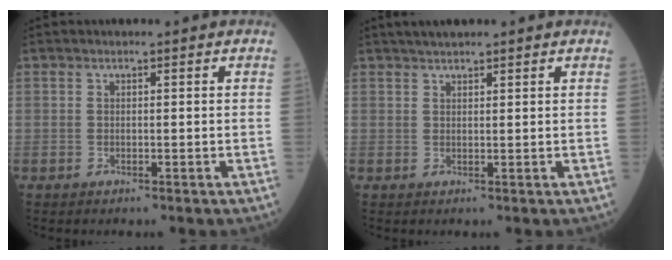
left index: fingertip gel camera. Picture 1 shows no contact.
{"total": 2.7, "force": [2.4, 0.4, 1.3], "torque": [-0.023, 0.019, 0.041]}